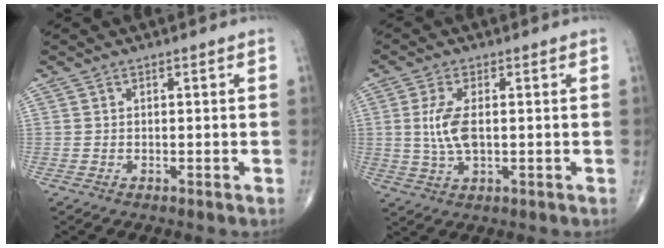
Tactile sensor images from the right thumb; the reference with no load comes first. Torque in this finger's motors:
{"motor_torque": [-0.23, 0.27, 0.72, 0.21, 0.02]}